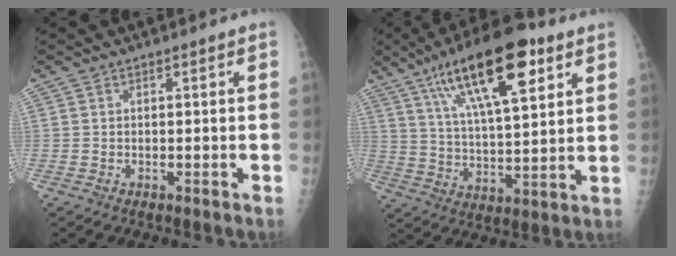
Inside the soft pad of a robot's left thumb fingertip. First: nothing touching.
{"total": 19.7, "force": [10.3, 6.4, 15.6], "torque": [-0.237, -0.024, 0.176]}